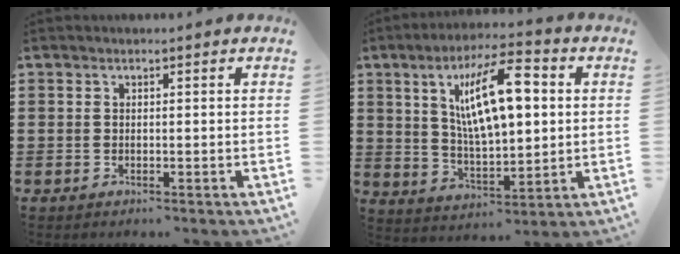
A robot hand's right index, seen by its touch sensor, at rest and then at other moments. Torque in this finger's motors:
{"motor_torque": [2.13, 0.01, 1.05, 0.21]}